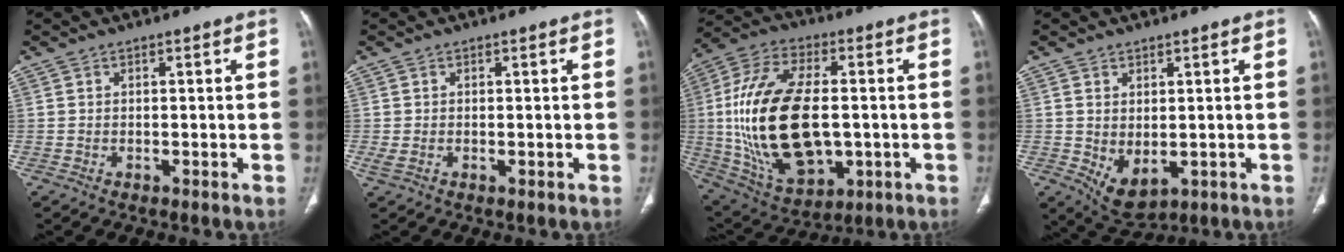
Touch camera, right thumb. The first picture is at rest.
{"total": 1.3, "force": [-0.2, 0.8, 1.1], "torque": [-0.032, 0.000, 0.000]}
{"total": 25.2, "force": [-0.7, 13.9, 21.0], "torque": [-0.411, 0.001, 0.007]}
{"total": 6.1, "force": [-0.8, 3.7, 4.7], "torque": [-0.070, -0.006, 0.010]}